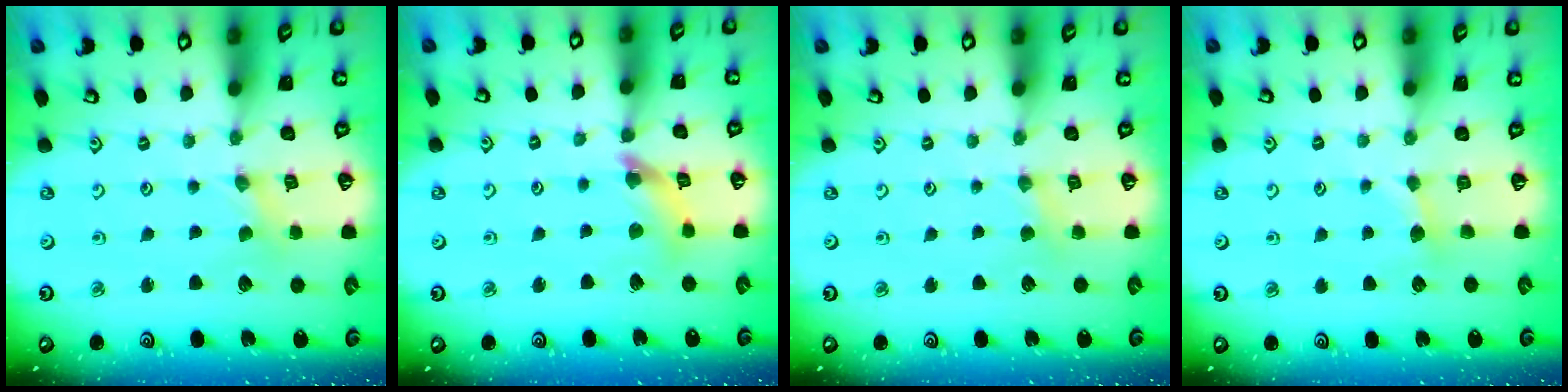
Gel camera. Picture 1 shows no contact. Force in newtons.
{"total": 8.2, "press": 8.1, "slide": 0.6}
{"total": 2.3, "press": 2.2, "slide": 0.5}
{"total": 2.9, "press": 2.9, "slide": 0.4}